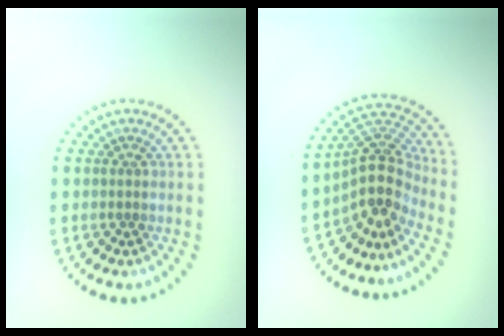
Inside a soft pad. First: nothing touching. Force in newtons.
{"total": 4.7, "press": 3.6, "slide": 3.1}